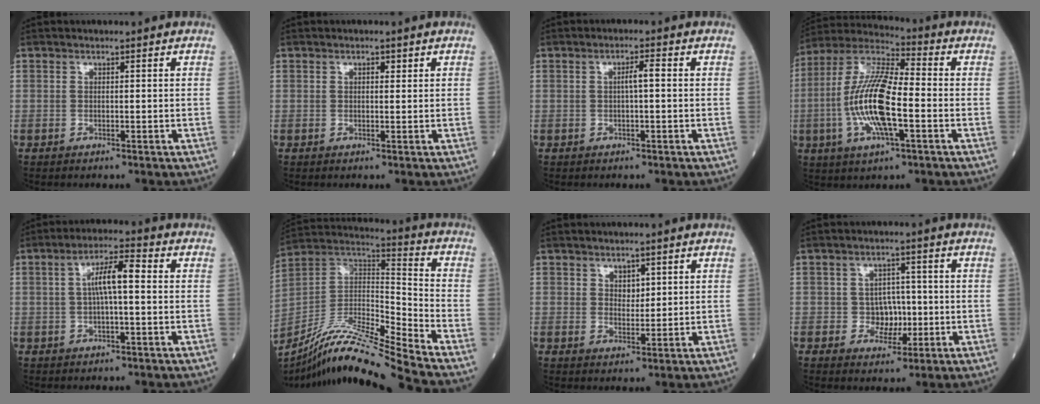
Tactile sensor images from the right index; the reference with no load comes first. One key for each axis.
{"total": 0.8, "fx": 0.5, "fy": 0.4, "fz": 0.5, "tx": -0.009, "ty": -0.001, "tz": 0.006}
{"total": 2.0, "fx": 0.1, "fy": 0.2, "fz": 2.0, "tx": -0.034, "ty": 0.004, "tz": 0.001}
{"total": 15.1, "fx": -2.7, "fy": 3.4, "fz": 14.4, "tx": -0.296, "ty": 0.002, "tz": -0.053}
{"total": 5.8, "fx": 0.4, "fy": 0.9, "fz": 5.7, "tx": -0.103, "ty": 0.019, "tz": 0.006}
{"total": 17.9, "fx": -15.6, "fy": -1.7, "fz": 8.6, "tx": -0.167, "ty": 0.009, "tz": -0.288}
{"total": 2.4, "fx": 1.3, "fy": 1.5, "fz": 1.4, "tx": -0.020, "ty": -0.003, "tz": 0.025}
{"total": 4.0, "fx": -0.6, "fy": 3.4, "fz": 1.9, "tx": -0.015, "ty": 0.008, "tz": -0.007}